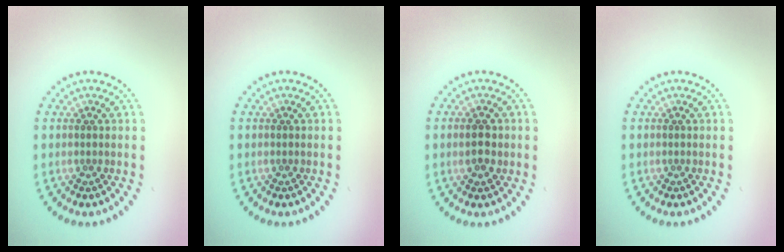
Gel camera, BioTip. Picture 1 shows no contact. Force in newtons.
{"total": 0.0}
{"total": 2.2, "press": 2.2, "slide": 0.2}
{"total": 0.0}